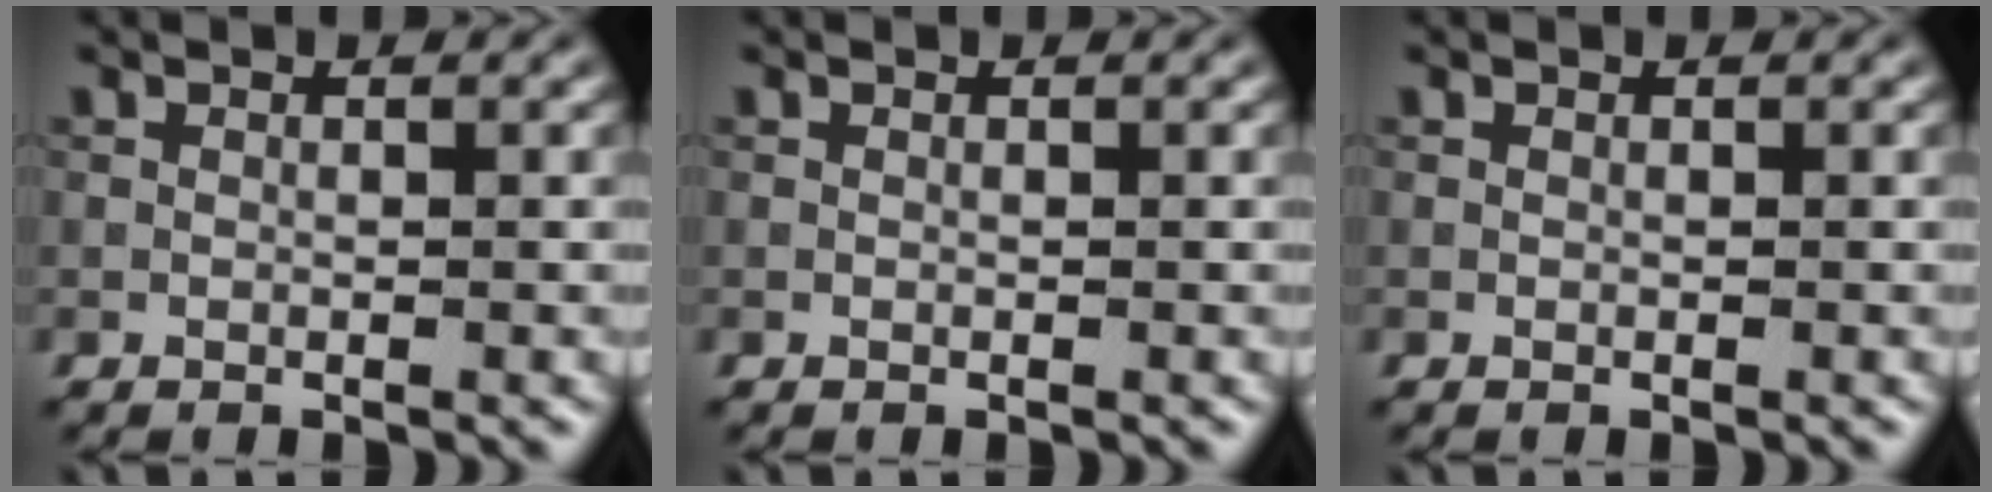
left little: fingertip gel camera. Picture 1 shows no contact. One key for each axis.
{"total": 0.0}
{"total": 0.0}